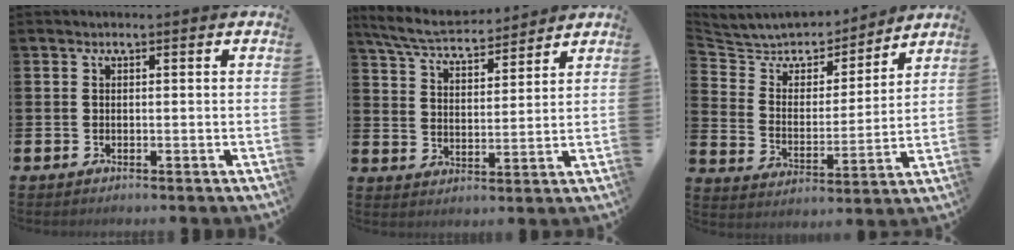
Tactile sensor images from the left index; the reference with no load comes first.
{"total": 6.2, "force": [5.8, 1.1, 1.8], "torque": [-0.061, -0.033, 0.103]}
{"total": 7.1, "force": [6.7, 2.3, 0.6], "torque": [-0.061, -0.053, 0.118]}